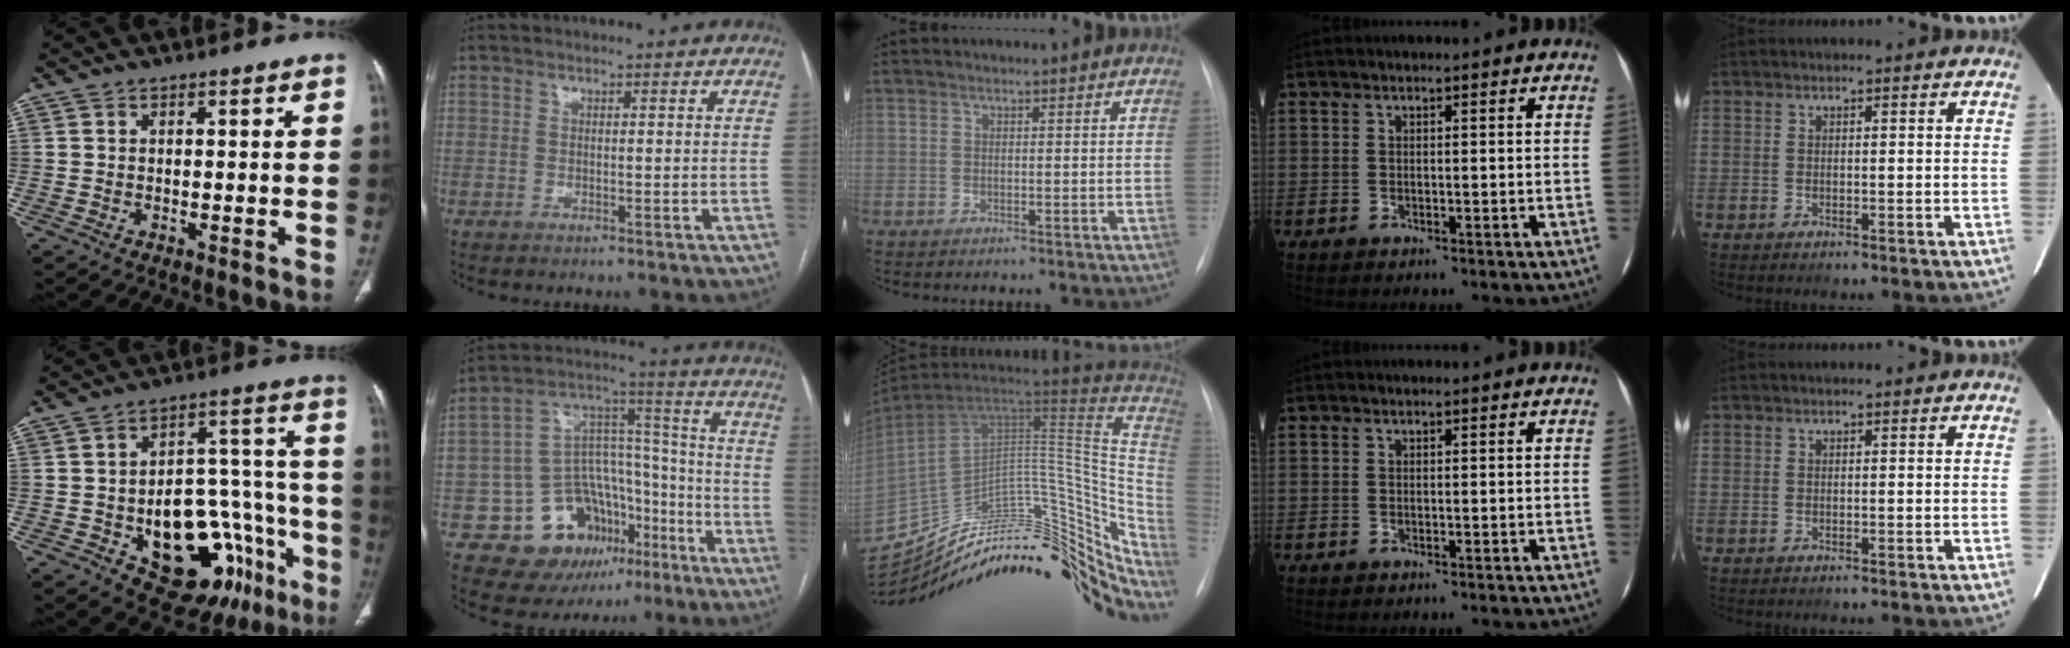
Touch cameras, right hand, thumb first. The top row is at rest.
{"thumb": {"total": 23.8, "force": [-10.2, 13.0, 17.1], "torque": [-0.169, 0.077, -0.125]}, "index": {"total": 16.5, "force": [-8.4, 11.7, 8.1], "torque": [-0.117, 0.067, -0.118]}, "middle": {"total": 34.3, "force": [-23.7, 16.2, 18.8], "torque": [-0.260, 0.026, -0.332]}}